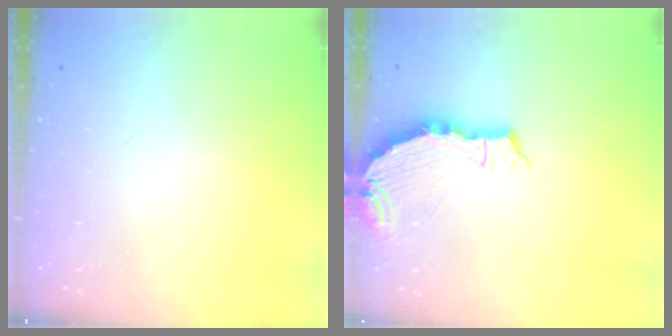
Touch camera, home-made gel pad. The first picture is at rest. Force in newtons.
{"total": 6.4, "press": 5.7, "slide": 2.9}